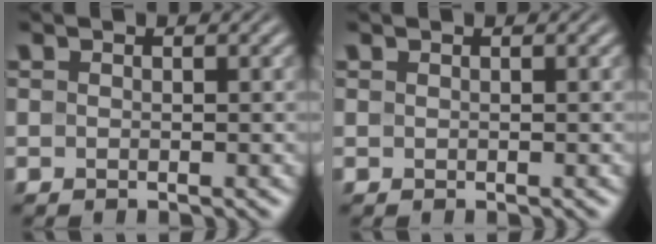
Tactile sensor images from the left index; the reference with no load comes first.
{"total": 0.0}